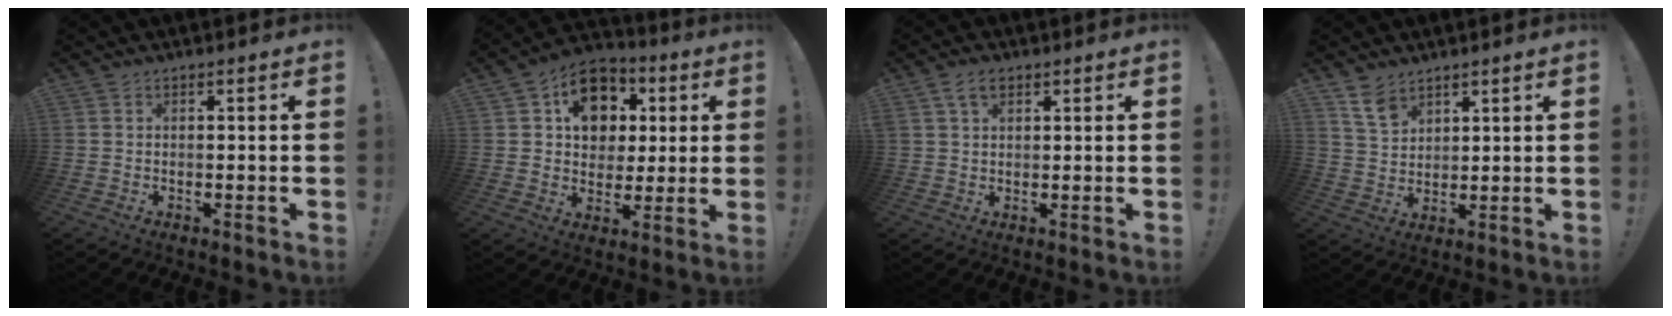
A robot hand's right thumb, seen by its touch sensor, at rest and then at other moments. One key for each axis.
{"total": 14.4, "fx": 4.8, "fy": 11.8, "fz": 6.8, "tx": -0.084, "ty": -0.010, "tz": 0.095}
{"total": 4.7, "fx": 2.6, "fy": 2.8, "fz": 2.8, "tx": -0.045, "ty": -0.003, "tz": 0.049}
{"total": 7.9, "fx": 5.8, "fy": 4.5, "fz": 2.9, "tx": -0.046, "ty": -0.035, "tz": 0.111}